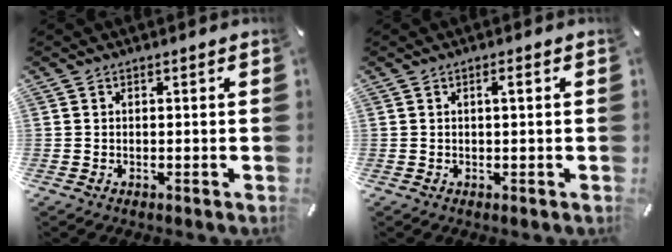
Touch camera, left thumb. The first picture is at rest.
{"total": 1.8, "force": [0.3, 0.2, 1.7], "torque": [-0.032, 0.003, 0.002]}